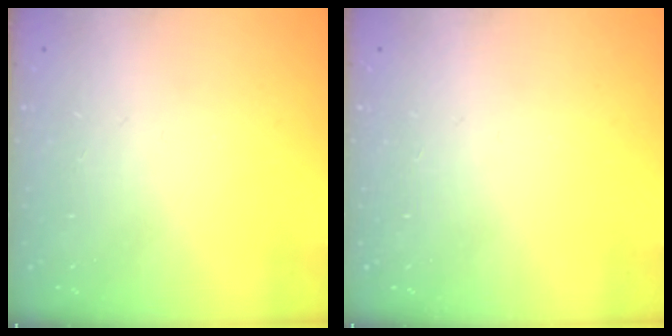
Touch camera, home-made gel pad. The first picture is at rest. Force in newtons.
{"total": 0.0}